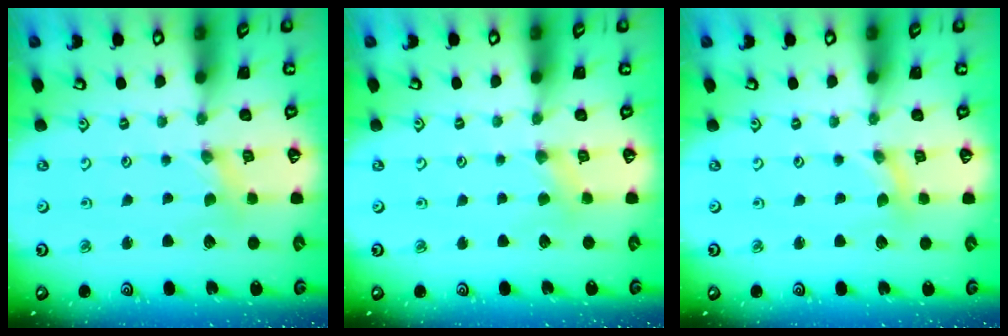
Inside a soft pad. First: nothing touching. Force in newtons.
{"total": 2.8, "press": 2.7, "slide": 0.6}
{"total": 0.0}